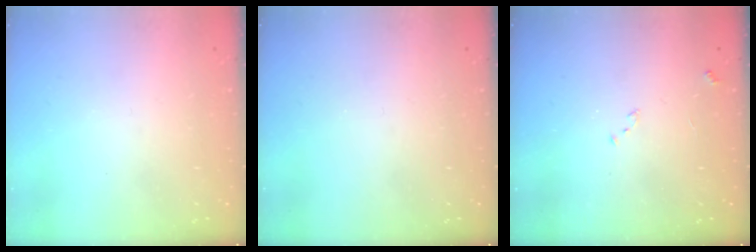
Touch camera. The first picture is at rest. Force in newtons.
{"total": 0.0}
{"total": 7.9, "press": 7.8, "slide": 0.9}